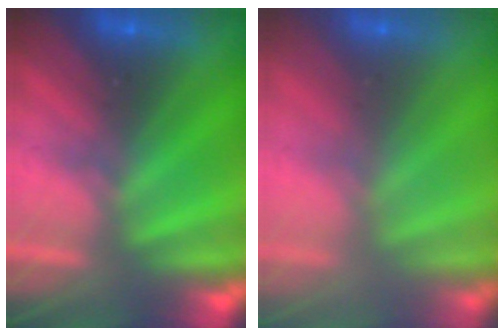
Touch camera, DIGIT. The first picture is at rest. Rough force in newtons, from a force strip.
{"total": 2.5}